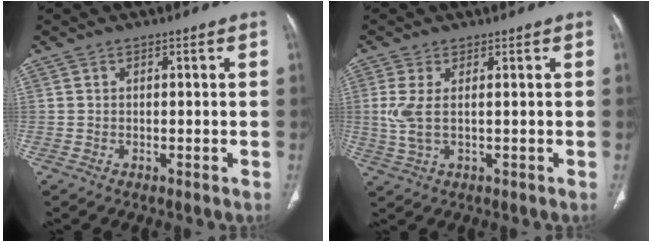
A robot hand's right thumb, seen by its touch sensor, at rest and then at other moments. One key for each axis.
{"total": 4.4, "fx": 0.5, "fy": 1.4, "fz": 4.1, "tx": -0.117, "ty": -0.005, "tz": 0.013}